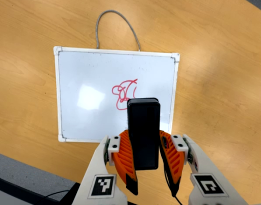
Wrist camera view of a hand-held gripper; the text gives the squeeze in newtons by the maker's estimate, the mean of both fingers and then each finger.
{"total": 7.2, "left": 6.1, "right": 8.2}